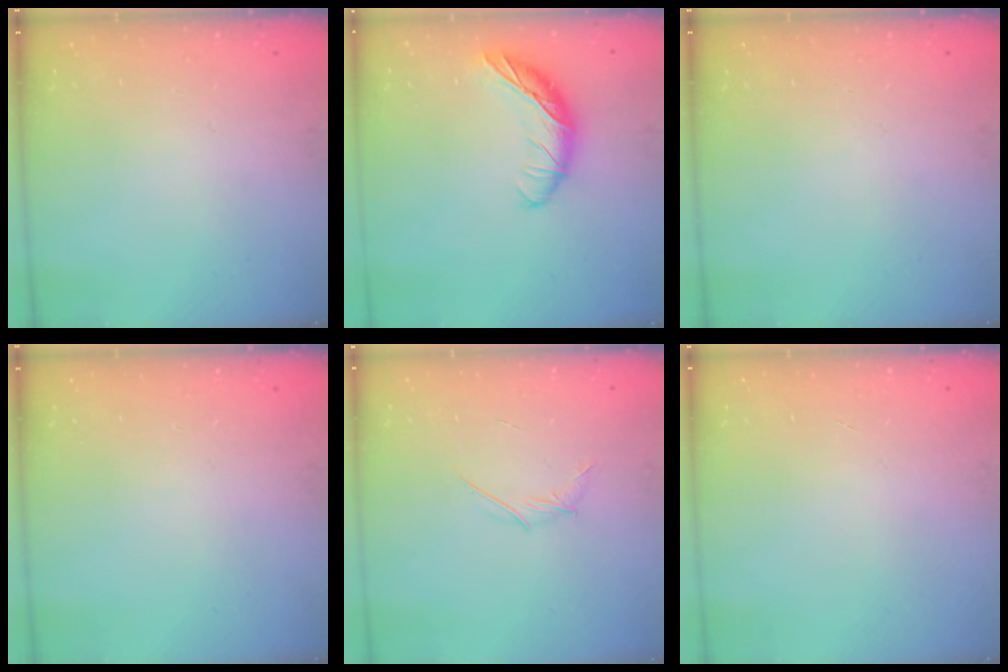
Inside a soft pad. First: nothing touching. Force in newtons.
{"total": 13.6, "press": 13.5, "slide": 0.6}
{"total": 0.0}
{"total": 0.0}
{"total": 3.7, "press": 3.6, "slide": 1.0}
{"total": 0.0}